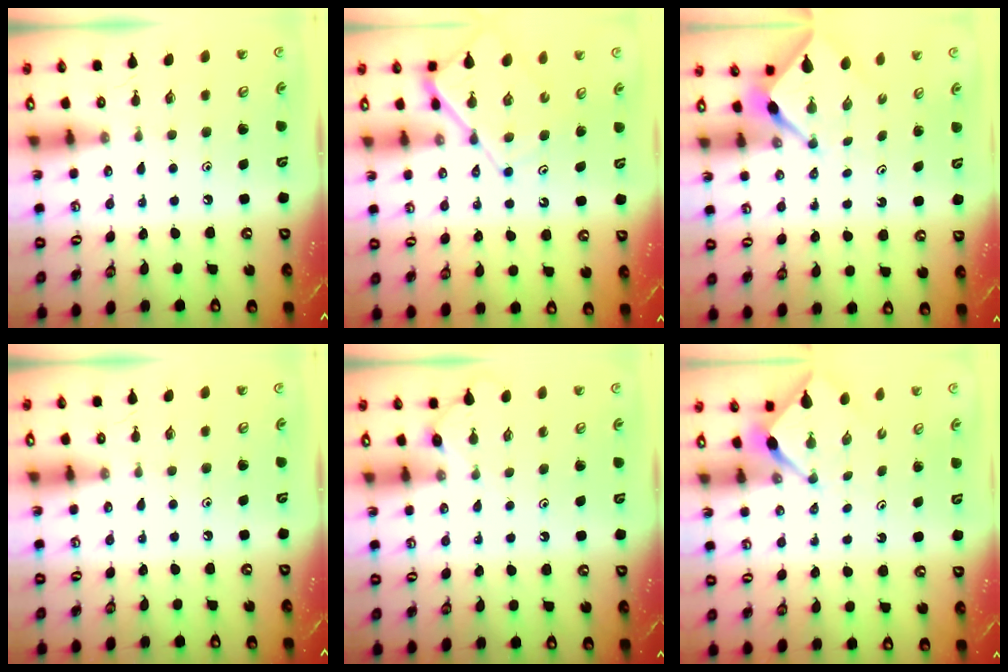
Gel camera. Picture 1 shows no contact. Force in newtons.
{"total": 9.9, "press": 9.8, "slide": 1.0}
{"total": 2.2, "press": 2.2, "slide": 0.3}
{"total": 0.0}
{"total": 3.0, "press": 3.0, "slide": 0.4}
{"total": 2.7, "press": 2.7, "slide": 0.4}